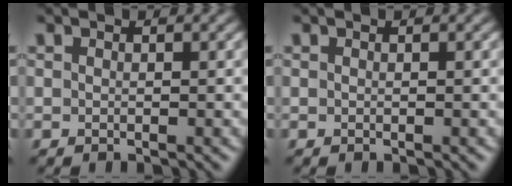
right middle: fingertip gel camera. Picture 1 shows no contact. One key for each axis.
{"total": 0.0}